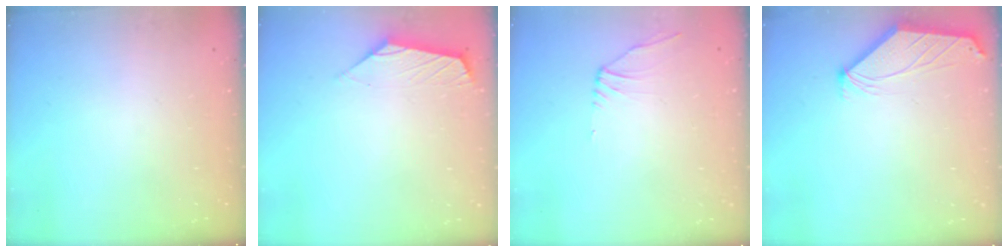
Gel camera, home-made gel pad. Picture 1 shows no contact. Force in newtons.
{"total": 1.5, "press": 1.5, "slide": 0.3}
{"total": 2.1, "press": 2.0, "slide": 0.6}
{"total": 1.0, "press": 1.0, "slide": 0.3}